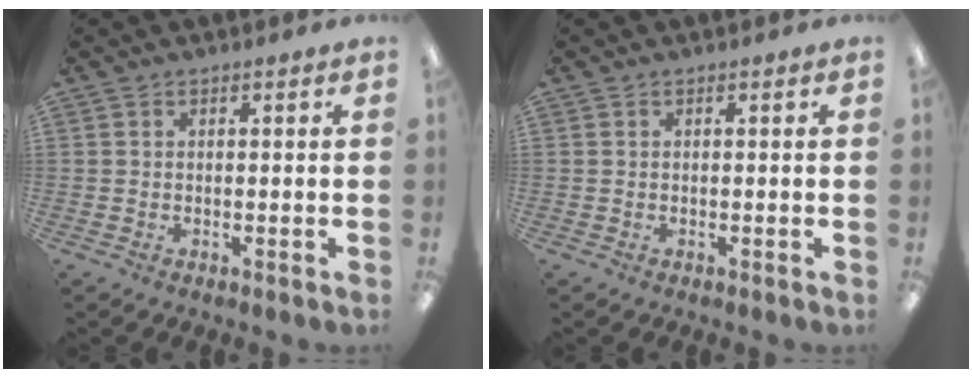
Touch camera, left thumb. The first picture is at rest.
{"total": 0.0}